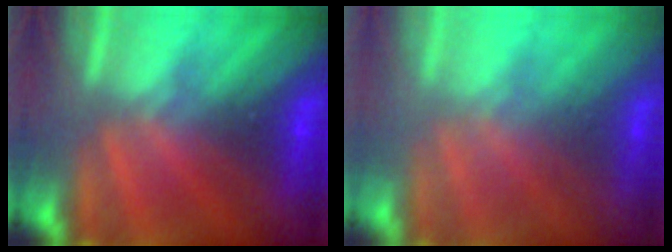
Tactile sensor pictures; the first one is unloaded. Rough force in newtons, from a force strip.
{"total": 2.3}